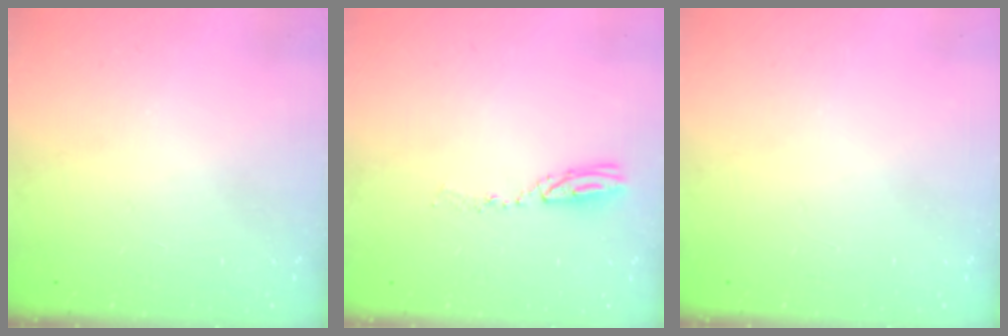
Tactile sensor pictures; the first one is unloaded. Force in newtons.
{"total": 5.4, "press": 5.3, "slide": 0.6}
{"total": 1.0, "press": 0.0, "slide": 1.0}